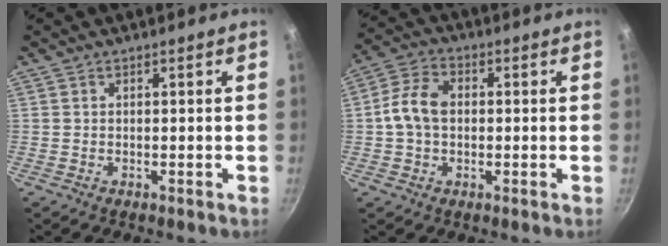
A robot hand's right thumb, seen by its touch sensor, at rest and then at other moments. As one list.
[{"total": 8.0, "force": [0.1, 5.7, 5.6], "torque": [-0.103, 0.022, -0.005]}]